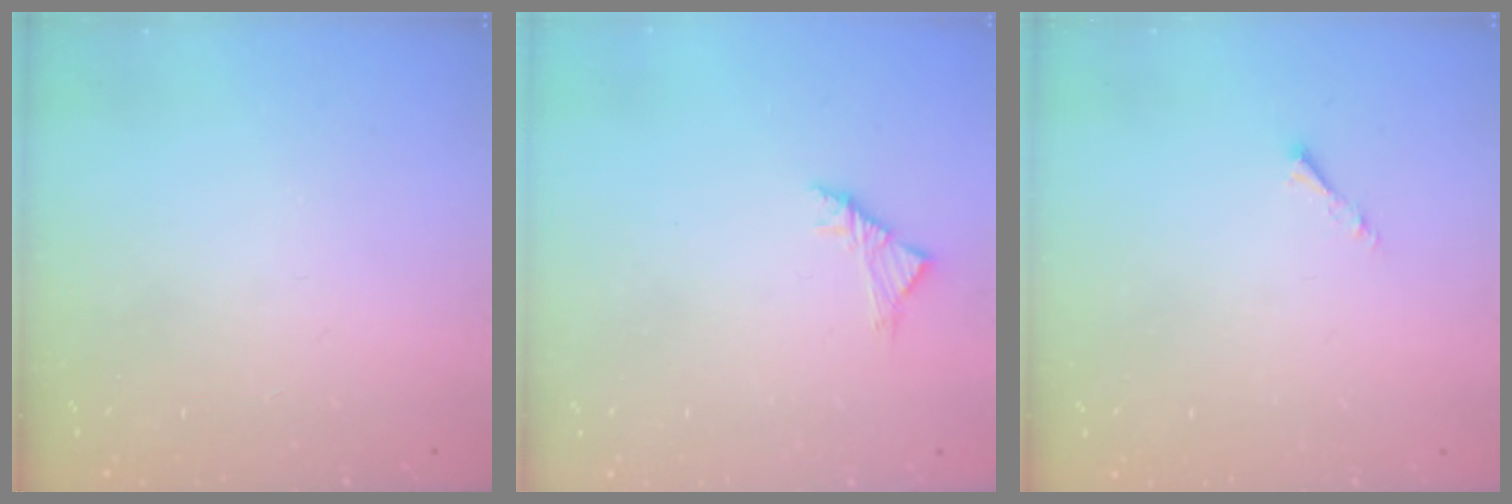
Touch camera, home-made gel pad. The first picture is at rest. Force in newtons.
{"total": 2.8, "press": 2.6, "slide": 0.8}
{"total": 1.1, "press": 1.0, "slide": 0.3}